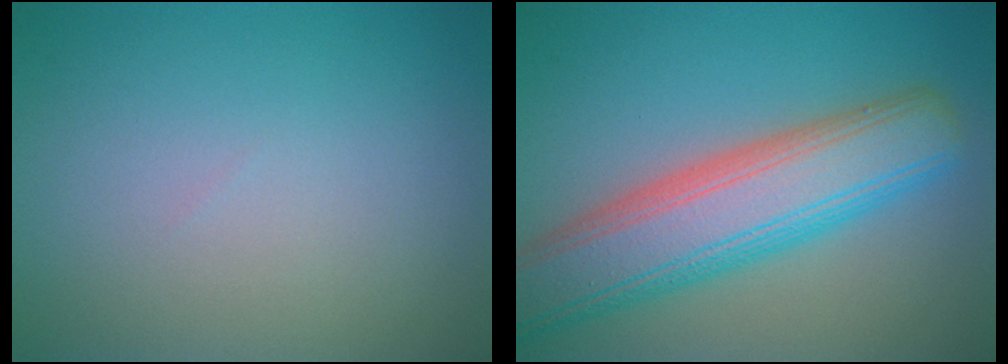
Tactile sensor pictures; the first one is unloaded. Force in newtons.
{"total": 9.0, "press": 9.0, "slide": 0.4}